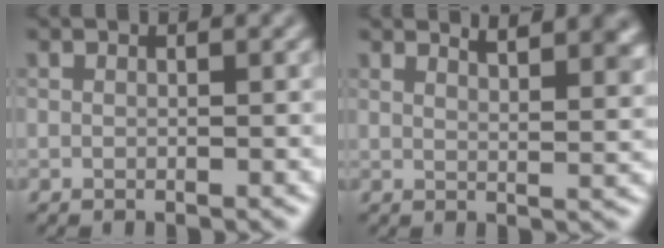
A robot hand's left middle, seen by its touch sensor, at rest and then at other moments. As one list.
[{"total": 5.3, "force": [4.0, 1.8, 3.0], "torque": [-0.015, 0.021, 0.043]}]